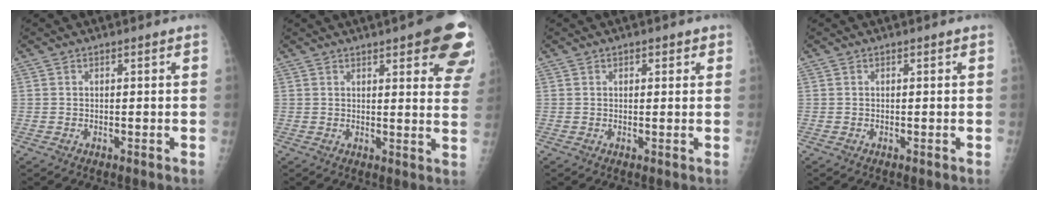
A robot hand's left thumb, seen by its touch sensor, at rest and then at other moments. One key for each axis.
{"total": 15.0, "fx": 8.4, "fy": 4.2, "fz": 11.7, "tx": -0.116, "ty": -0.032, "tz": 0.089}
{"total": 1.9, "fx": 1.0, "fy": 1.2, "fz": 1.0, "tx": 0.001, "ty": -0.002, "tz": 0.011}
{"total": 0.0}